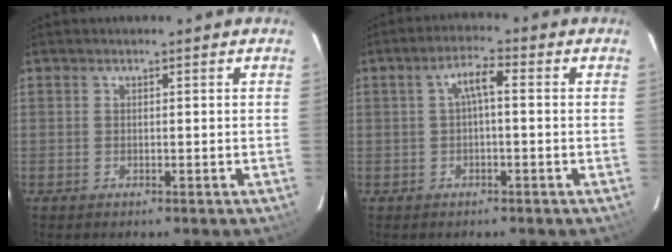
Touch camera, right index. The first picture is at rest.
{"total": 3.8, "force": [0.0, 1.1, 3.6], "torque": [-0.070, 0.013, 0.004]}